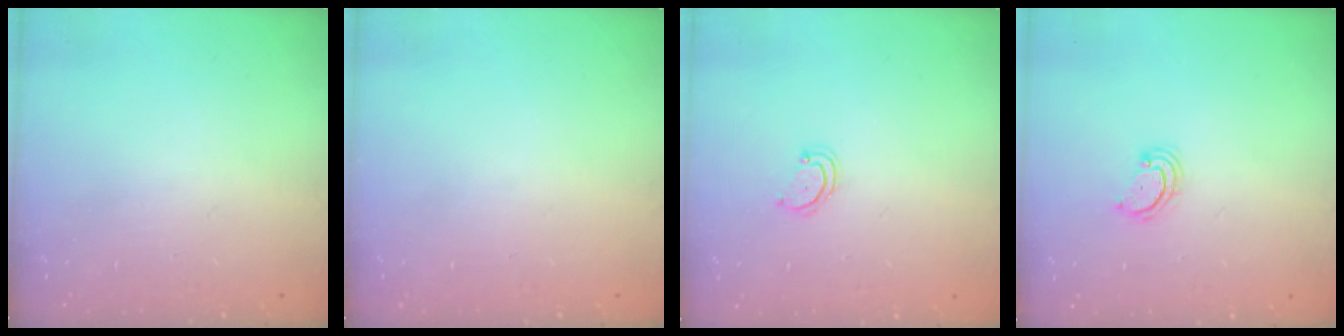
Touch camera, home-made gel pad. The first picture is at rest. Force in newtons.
{"total": 0.0}
{"total": 3.2, "press": 3.2, "slide": 0.2}
{"total": 2.9, "press": 2.8, "slide": 0.4}